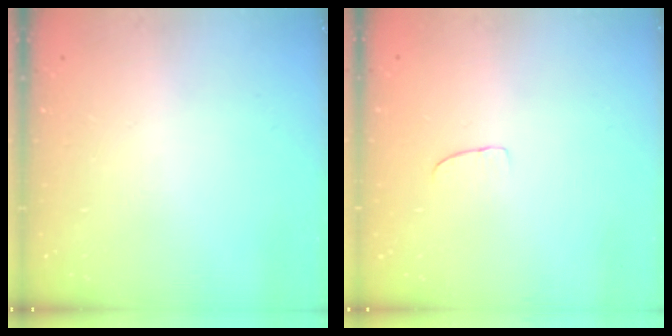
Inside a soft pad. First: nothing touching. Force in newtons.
{"total": 2.6, "press": 2.6, "slide": 0.2}